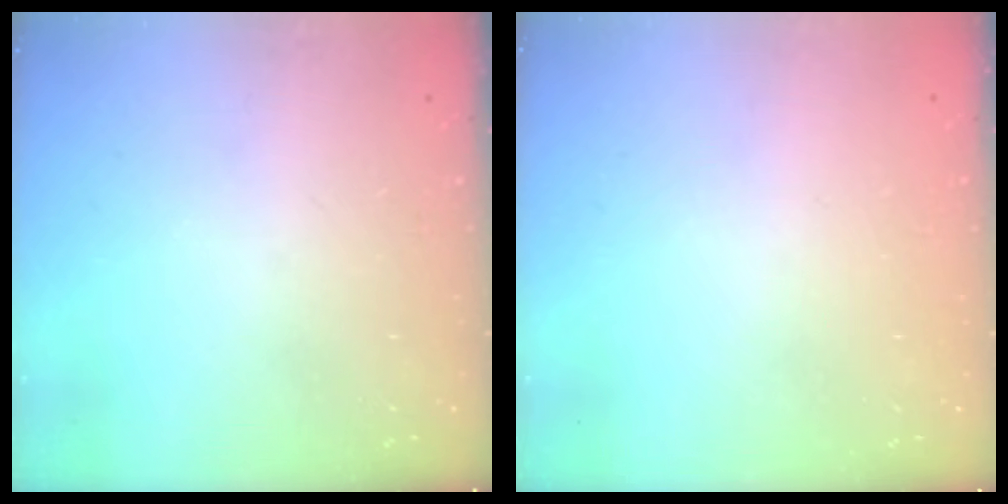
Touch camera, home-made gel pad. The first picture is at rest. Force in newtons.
{"total": 1.9, "press": 1.9, "slide": 0.1}